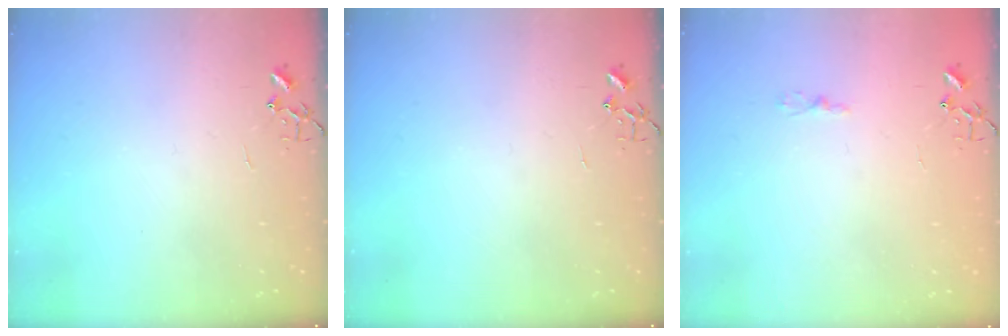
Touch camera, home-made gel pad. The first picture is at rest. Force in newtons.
{"total": 0.0}
{"total": 3.1, "press": 3.1, "slide": 0.3}